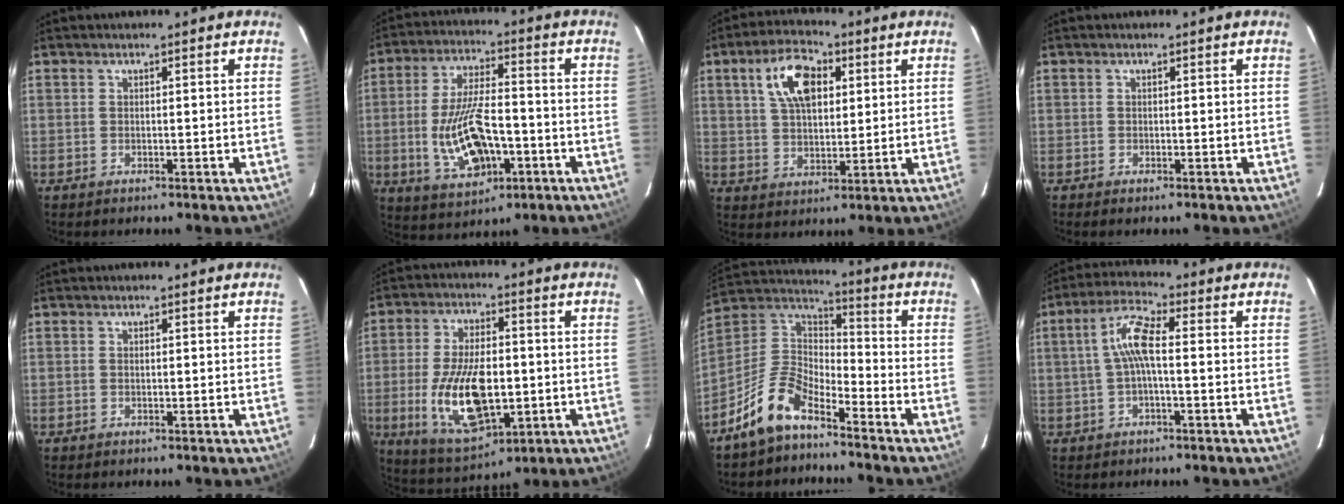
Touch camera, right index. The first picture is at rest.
{"total": 14.1, "force": [-3.9, 6.4, 11.9], "torque": [-0.245, -0.006, -0.054]}
{"total": 10.6, "force": [3.9, 5.7, 8.0], "torque": [-0.151, 0.026, 0.072]}
{"total": 0.5, "force": [-0.4, 0.1, 0.3], "torque": [-0.006, -0.001, -0.008]}
{"total": 0.0}
{"total": 16.5, "force": [-2.8, 8.2, 14.1], "torque": [-0.278, -0.016, -0.034]}
{"total": 11.3, "force": [-8.2, 4.4, 6.3], "torque": [-0.150, 0.025, -0.166]}
{"total": 6.4, "force": [-0.3, 1.4, 6.2], "torque": [-0.134, 0.017, -0.006]}